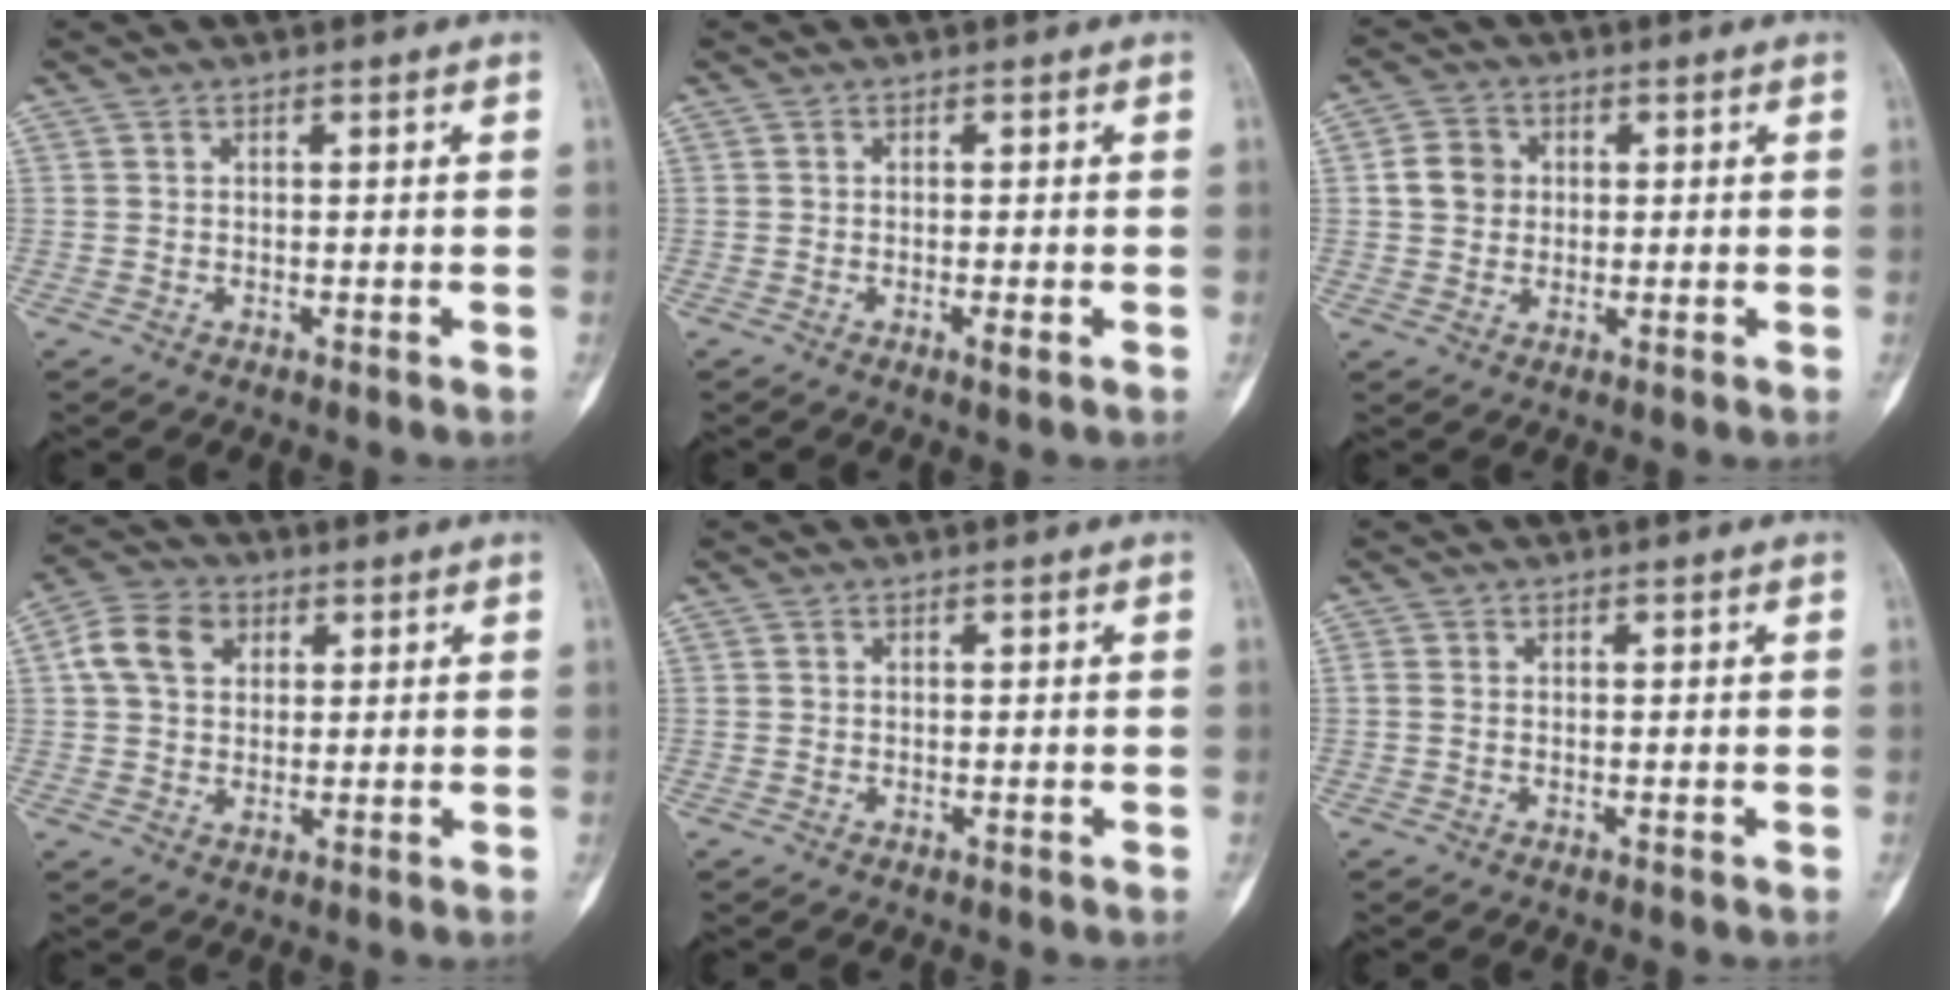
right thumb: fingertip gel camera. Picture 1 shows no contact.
{"total": 1.5, "force": [-0.6, 0.1, 1.4], "torque": [-0.023, -0.005, -0.012]}
{"total": 5.6, "force": [0.7, 4.9, 2.4], "torque": [-0.024, 0.004, 0.006]}
{"total": 8.7, "force": [2.5, 6.6, 5.1], "torque": [-0.082, 0.009, 0.039]}
{"total": 0.0}
{"total": 0.8, "force": [-0.1, 0.6, 0.6], "torque": [-0.014, -0.001, -0.004]}